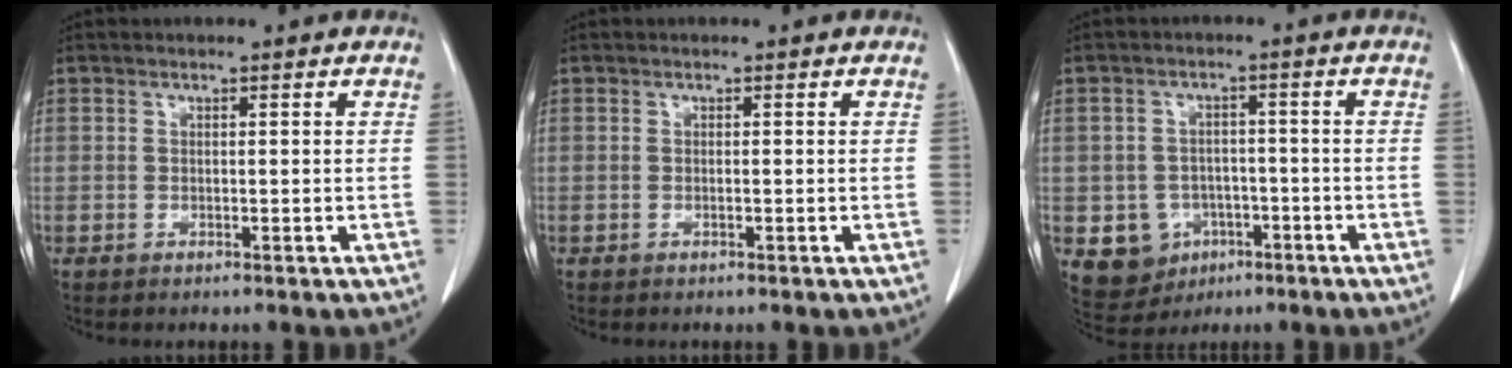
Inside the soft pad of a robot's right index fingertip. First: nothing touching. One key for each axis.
{"total": 0.0}
{"total": 7.3, "fx": -2.7, "fy": 6.6, "fz": 1.8, "tx": -0.033, "ty": 0.007, "tz": -0.027}